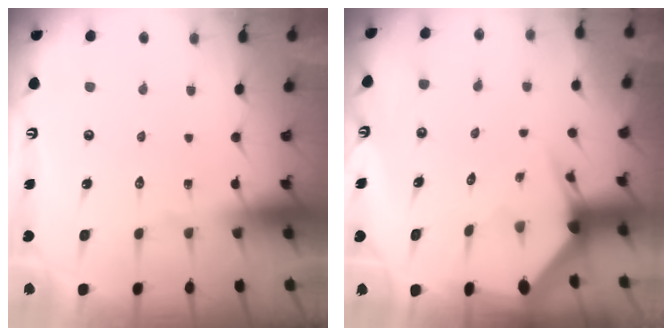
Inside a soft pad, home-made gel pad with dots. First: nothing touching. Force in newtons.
{"total": 3.6, "press": 3.6, "slide": 0.2}